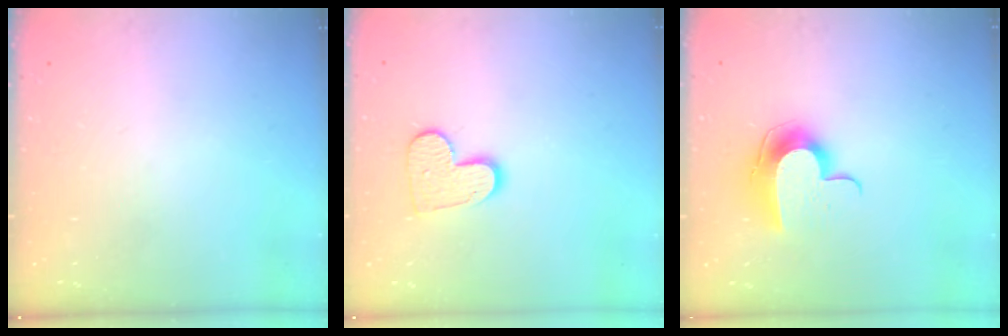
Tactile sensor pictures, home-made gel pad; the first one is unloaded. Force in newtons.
{"total": 9.7, "press": 9.7, "slide": 0.5}
{"total": 10.2, "press": 10.2, "slide": 0.2}